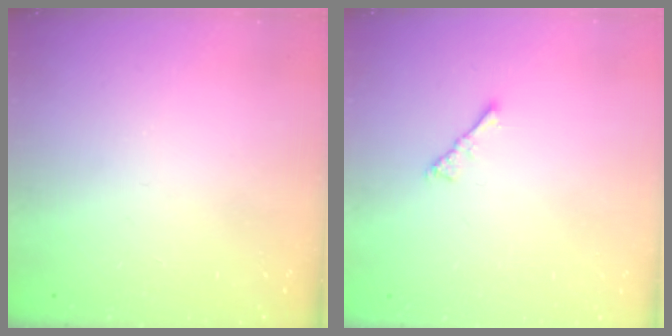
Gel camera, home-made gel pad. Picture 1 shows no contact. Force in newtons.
{"total": 2.1, "press": 2.1, "slide": 0.5}